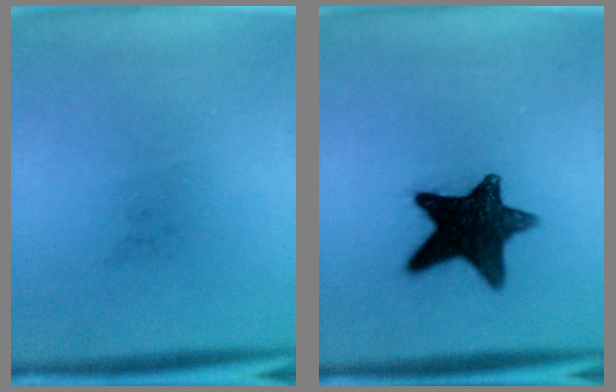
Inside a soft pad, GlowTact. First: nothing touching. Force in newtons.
{"total": 14.1}